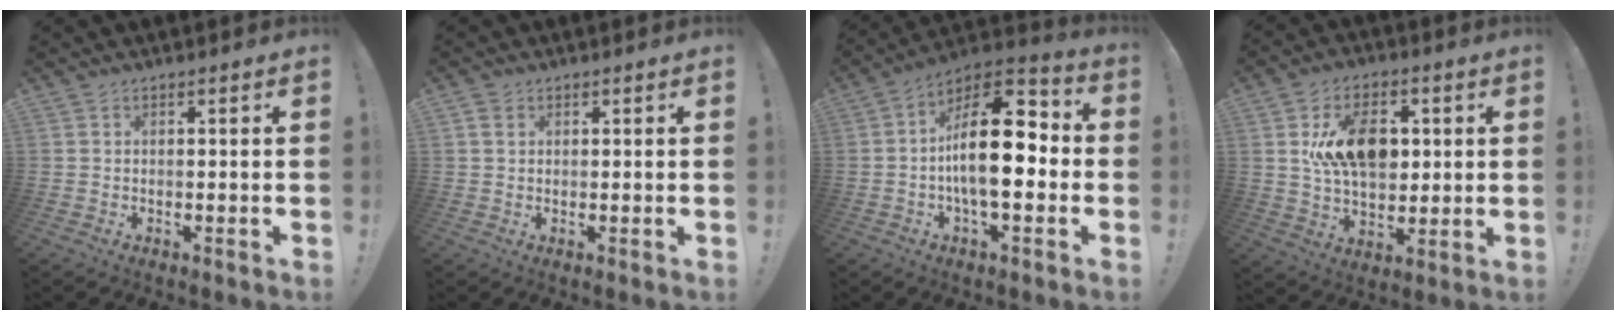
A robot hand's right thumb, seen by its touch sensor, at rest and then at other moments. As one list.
[{"total": 2.0, "force": [0.9, 1.5, 0.8], "torque": [-0.015, 0.003, 0.018]}, {"total": 19.6, "force": [-1.0, 9.1, 17.3], "torque": [-0.282, 0.006, -0.021]}, {"total": 15.9, "force": [3.2, 10.9, 11.0], "torque": [-0.168, -0.004, 0.062]}]